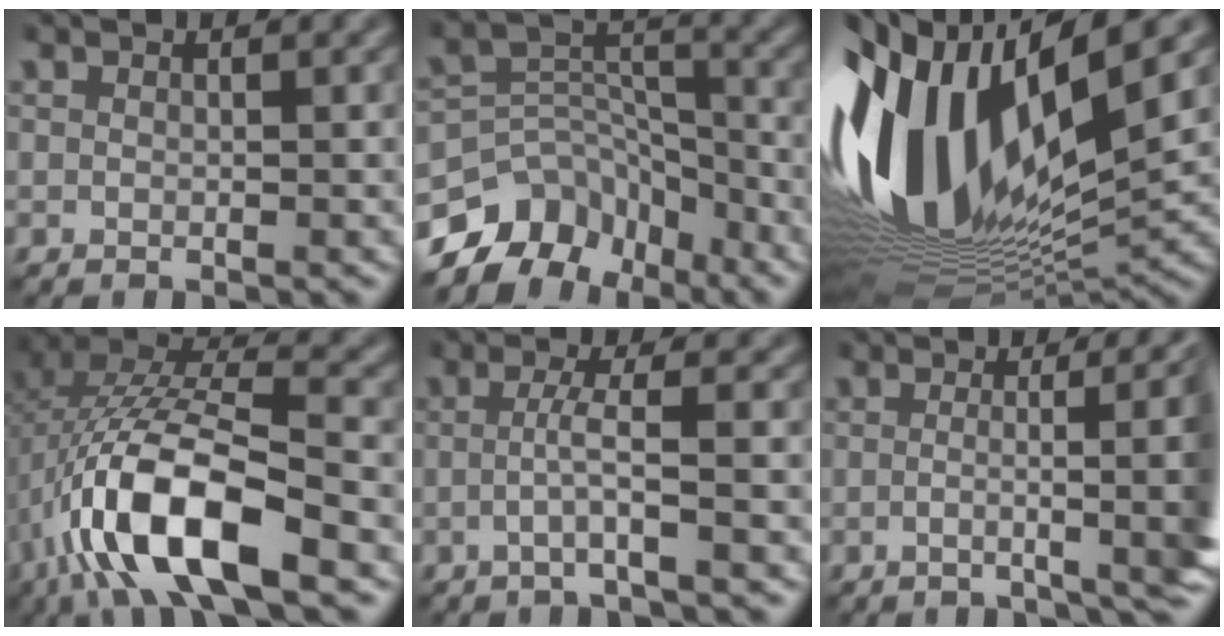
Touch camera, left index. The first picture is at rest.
{"total": 9.4, "force": [-7.7, 5.0, 1.8], "torque": [-0.010, 0.021, -0.125]}
{"total": 16.1, "force": [1.4, 7.0, 14.5], "torque": [-0.292, -0.008, 0.027]}
{"total": 12.1, "force": [-5.1, 4.0, 10.3], "torque": [-0.207, 0.013, -0.091]}
{"total": 2.7, "force": [-1.2, -0.1, 2.4], "torque": [-0.040, 0.000, -0.026]}
{"total": 9.6, "force": [-0.5, 2.8, 9.2], "torque": [-0.069, 0.022, -0.011]}